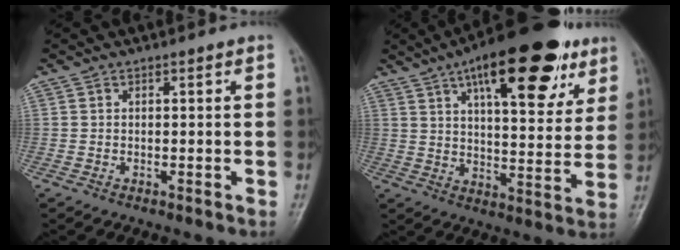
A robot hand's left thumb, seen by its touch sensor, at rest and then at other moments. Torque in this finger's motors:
{"motor_torque": [2.01, 1.27, 2.23, -0.54, 0.47]}